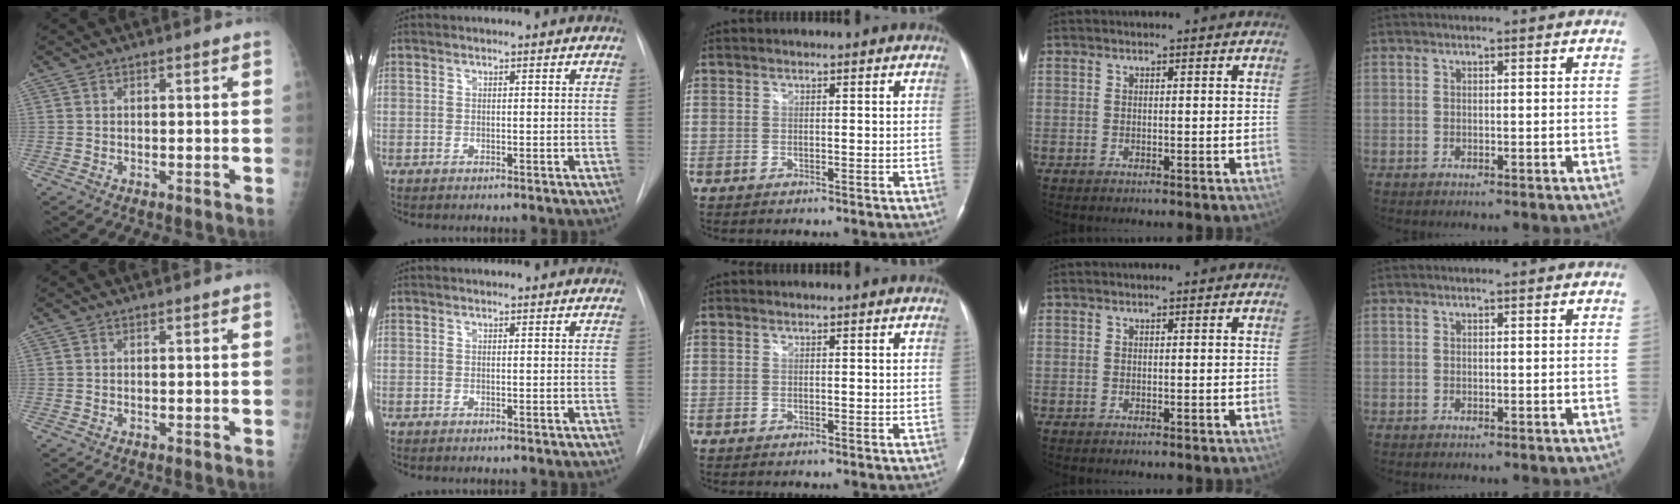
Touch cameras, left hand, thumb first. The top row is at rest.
{}